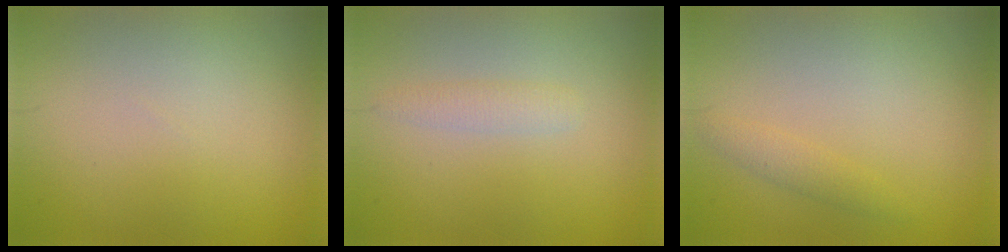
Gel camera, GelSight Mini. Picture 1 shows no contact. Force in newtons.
{"total": 1.4, "press": 1.4, "slide": 0.1}
{"total": 1.3, "press": 1.3, "slide": 0.1}